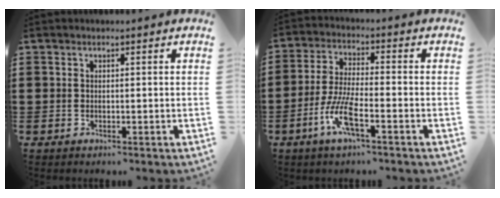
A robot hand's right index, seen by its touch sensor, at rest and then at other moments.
{"total": 7.4, "force": [-3.6, 1.5, 6.3], "torque": [-0.149, -0.014, -0.072]}